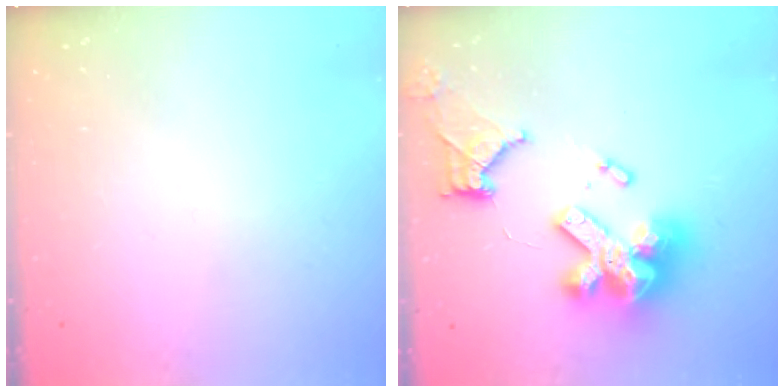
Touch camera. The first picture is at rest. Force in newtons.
{"total": 19.6, "press": 18.8, "slide": 5.5}